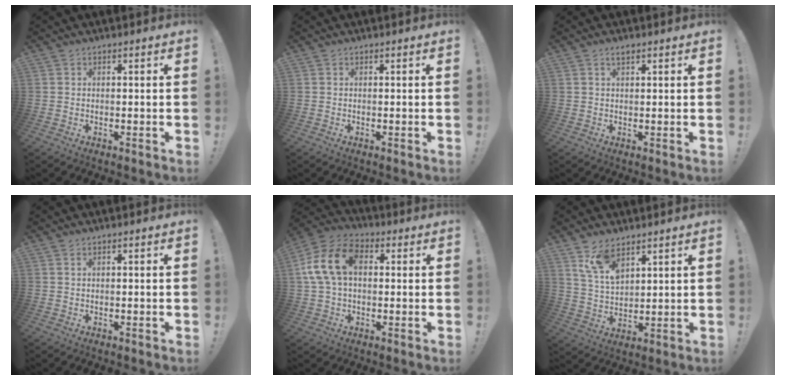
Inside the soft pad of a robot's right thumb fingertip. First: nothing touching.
{"total": 0.0}
{"total": 1.7, "force": [1.3, 0.4, 1.0], "torque": [-0.013, -0.004, 0.022]}
{"total": 0.7, "force": [0.5, 0.2, 0.5], "torque": [-0.015, 0.003, 0.010]}
{"total": 15.7, "force": [2.8, 10.5, 11.3], "torque": [-0.226, 0.015, 0.052]}
{"total": 9.7, "force": [7.1, 4.7, 4.7], "torque": [-0.095, -0.036, 0.139]}